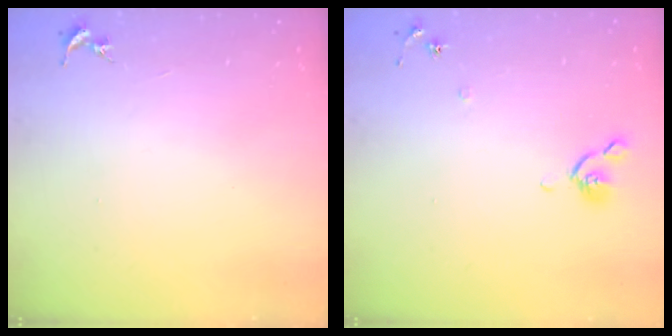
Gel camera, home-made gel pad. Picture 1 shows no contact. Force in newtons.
{"total": 6.2, "press": 6.2, "slide": 0.8}